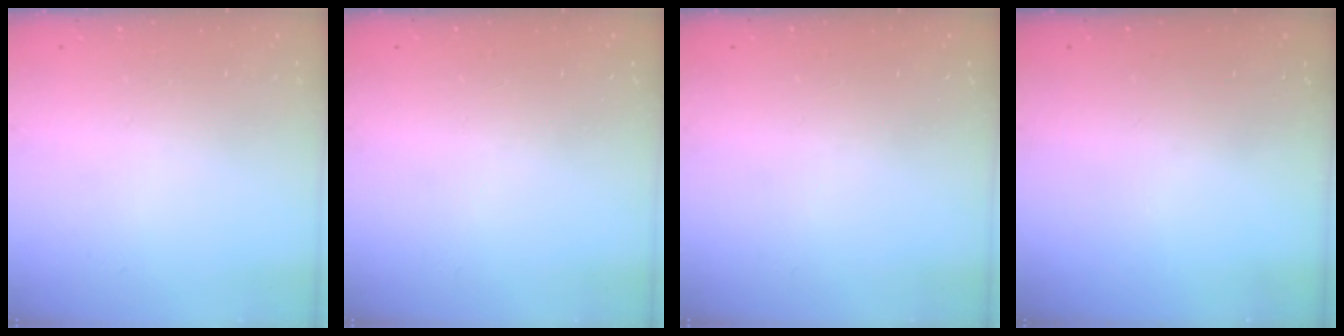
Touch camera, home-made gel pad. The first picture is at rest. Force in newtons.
{"total": 0.0}
{"total": 0.0}
{"total": 0.0}